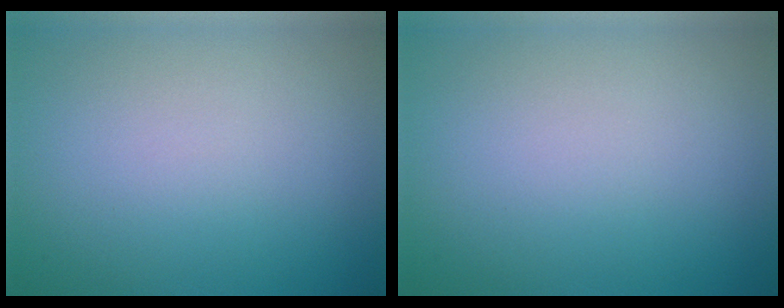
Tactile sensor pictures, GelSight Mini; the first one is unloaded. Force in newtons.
{"total": 0.0}